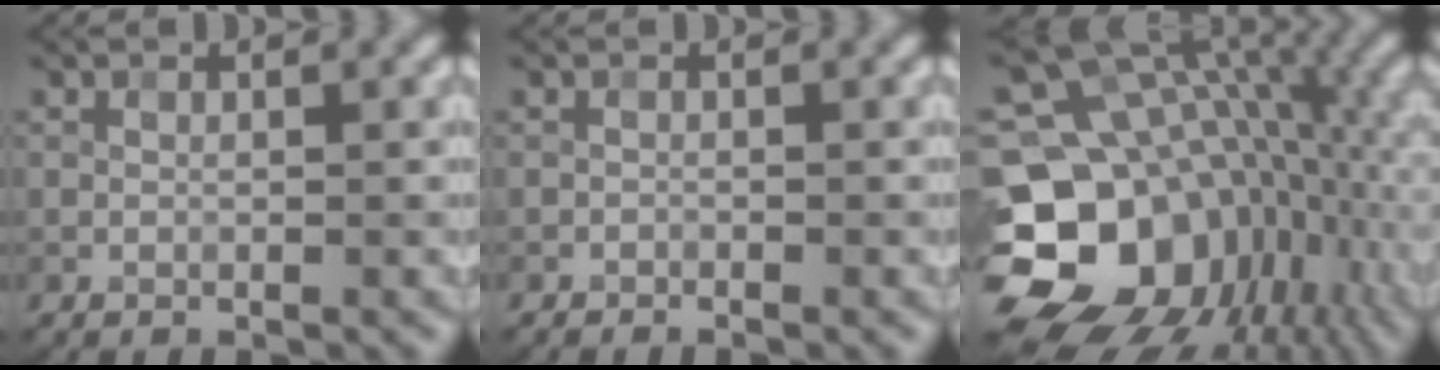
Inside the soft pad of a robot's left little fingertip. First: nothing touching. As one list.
[{"total": 0.6, "force": [-0.6, 0.0, -0.1], "torque": [0.005, 0.002, -0.013]}, {"total": 19.8, "force": [-4.8, 15.6, 11.2], "torque": [-0.206, -0.008, -0.067]}]